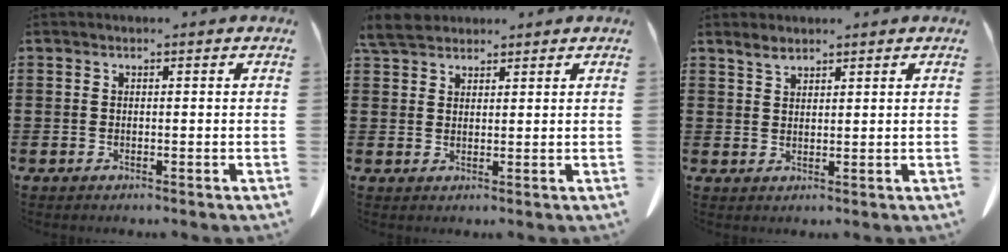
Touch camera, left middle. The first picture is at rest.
{"total": 4.0, "force": [3.6, 1.4, 1.2], "torque": [-0.036, 0.001, 0.070]}
{"total": 2.1, "force": [1.8, 0.8, 0.9], "torque": [-0.022, 0.002, 0.034]}